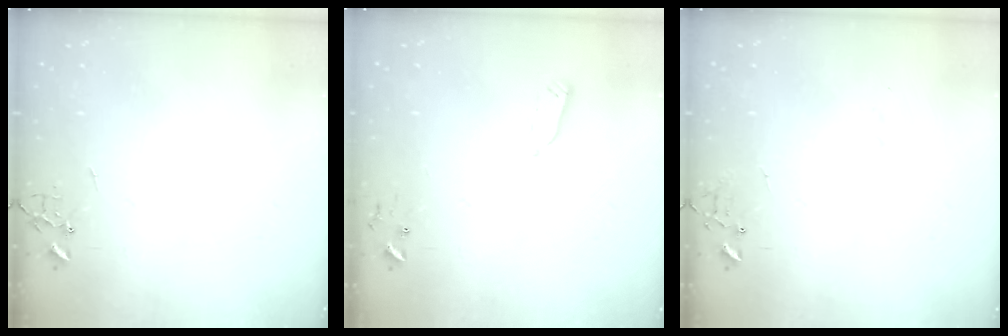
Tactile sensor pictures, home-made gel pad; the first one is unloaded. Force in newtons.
{"total": 2.9, "press": 2.9, "slide": 0.4}
{"total": 8.0, "press": 8.0, "slide": 0.9}